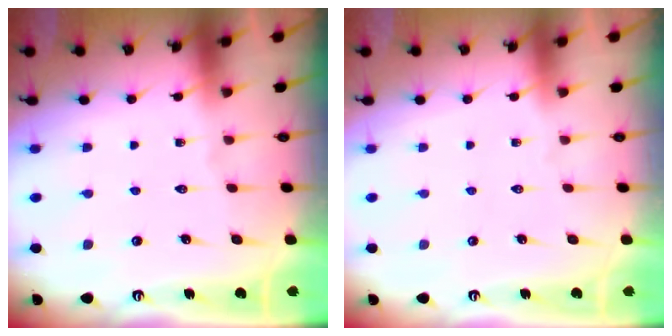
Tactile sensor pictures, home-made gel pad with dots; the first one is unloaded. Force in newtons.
{"total": 0.0}